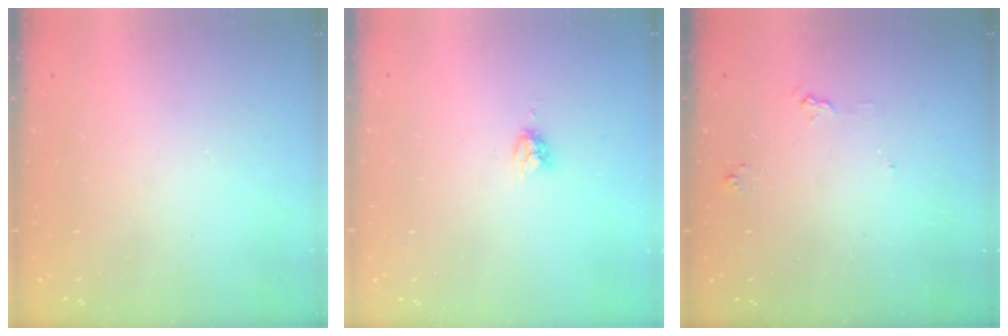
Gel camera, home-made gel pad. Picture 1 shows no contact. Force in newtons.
{"total": 4.2, "press": 4.2, "slide": 0.1}
{"total": 5.4, "press": 5.4, "slide": 0.6}